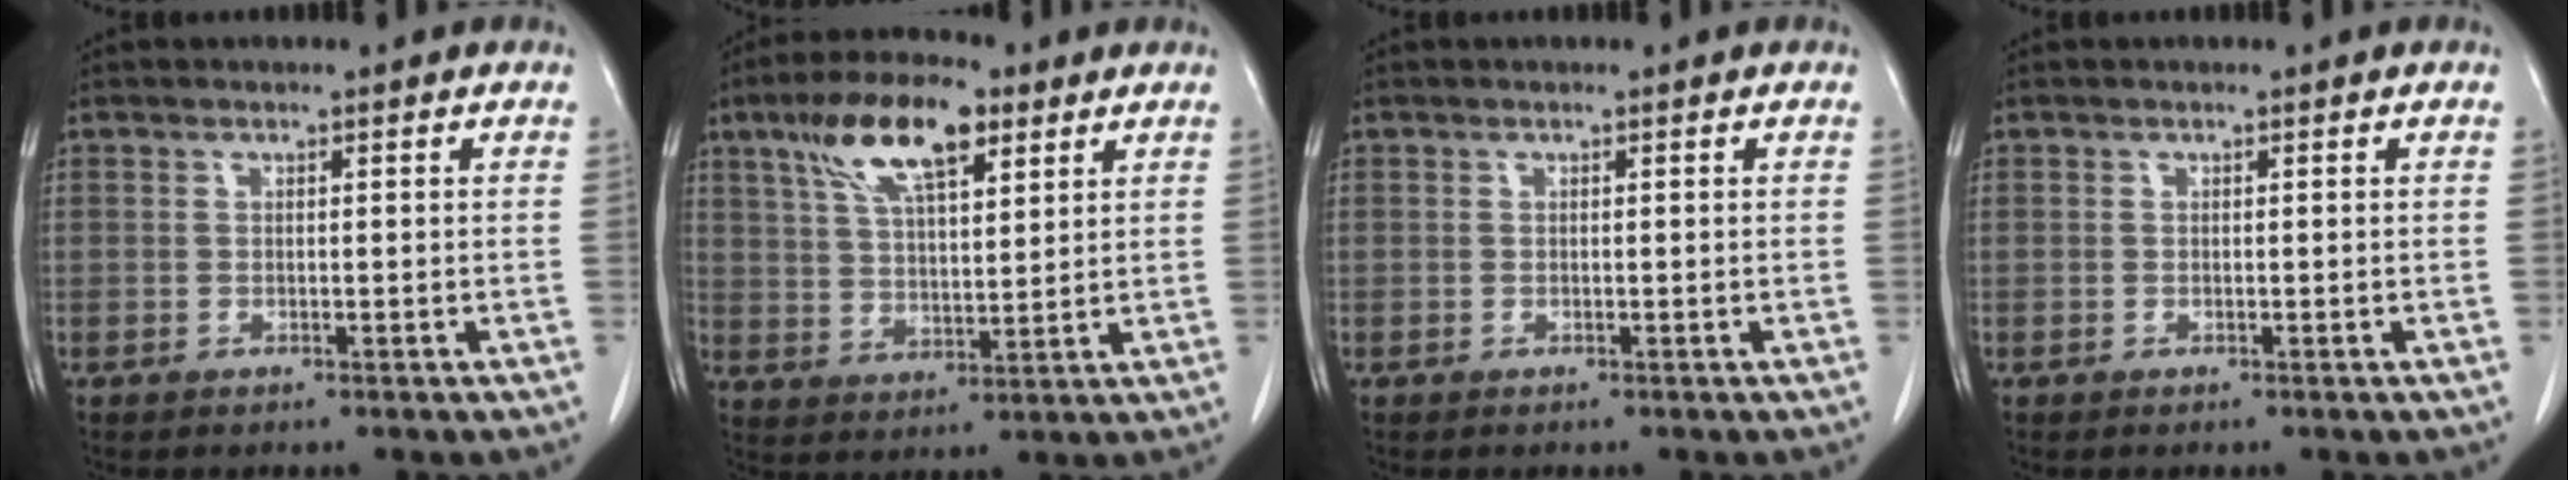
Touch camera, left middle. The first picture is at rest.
{"total": 11.7, "force": [6.6, 3.9, 8.8], "torque": [-0.164, 0.018, 0.123]}
{"total": 0.0}
{"total": 0.0}